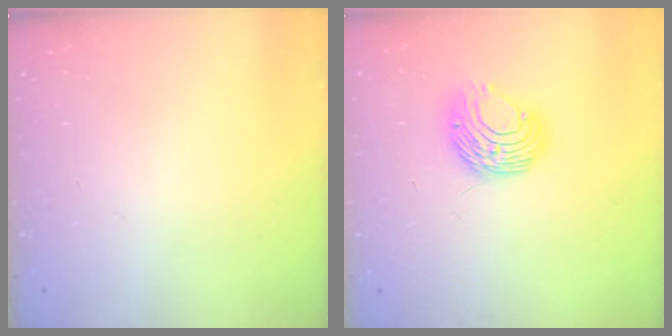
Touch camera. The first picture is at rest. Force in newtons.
{"total": 8.9, "press": 8.9, "slide": 0.7}